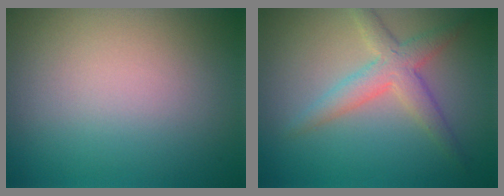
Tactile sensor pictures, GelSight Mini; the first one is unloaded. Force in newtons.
{"total": 3.4, "press": 3.4, "slide": 0.0}